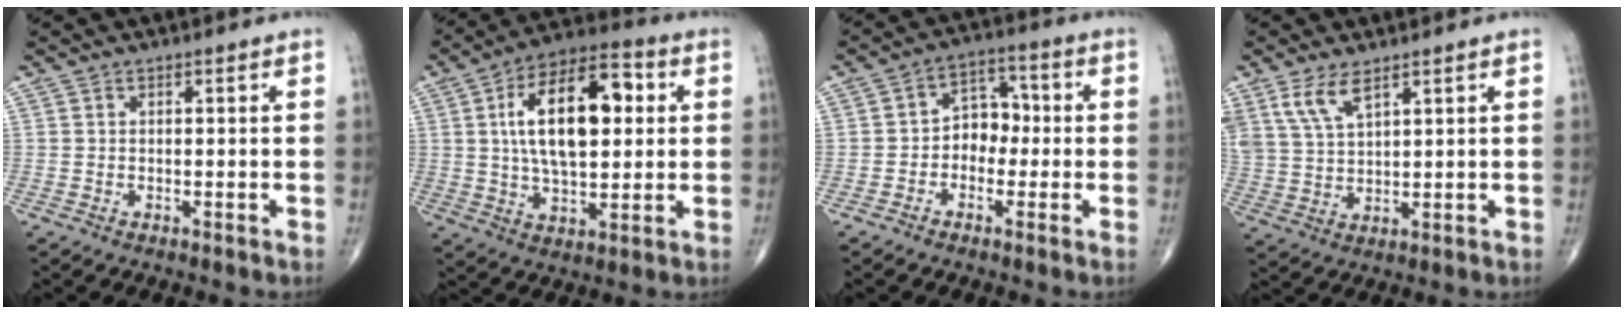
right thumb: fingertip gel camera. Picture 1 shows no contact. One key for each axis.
{"total": 18.8, "fx": 3.4, "fy": 9.3, "fz": 15.9, "tx": -0.246, "ty": 0.014, "tz": 0.051}
{"total": 6.6, "fx": -1.0, "fy": 5.2, "fz": 4.0, "tx": -0.025, "ty": 0.031, "tz": -0.031}
{"total": 6.8, "fx": 4.4, "fy": 2.7, "fz": 4.5, "tx": -0.092, "ty": -0.013, "tz": 0.096}